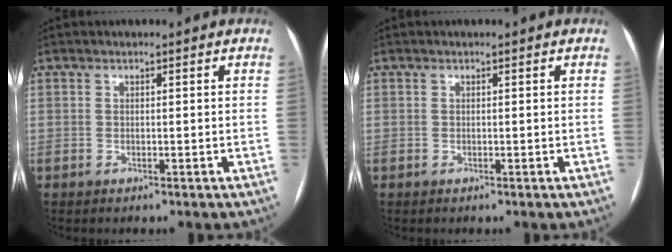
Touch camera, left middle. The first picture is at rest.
{"total": 0.0}